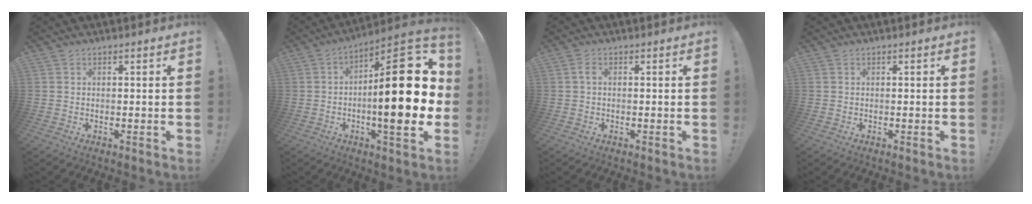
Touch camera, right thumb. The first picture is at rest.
{"total": 26.0, "force": [-1.0, 9.0, 24.4], "torque": [-0.351, 0.006, -0.017]}
{"total": 1.7, "force": [0.2, 0.6, 1.6], "torque": [-0.031, 0.004, 0.003]}
{"total": 0.0}